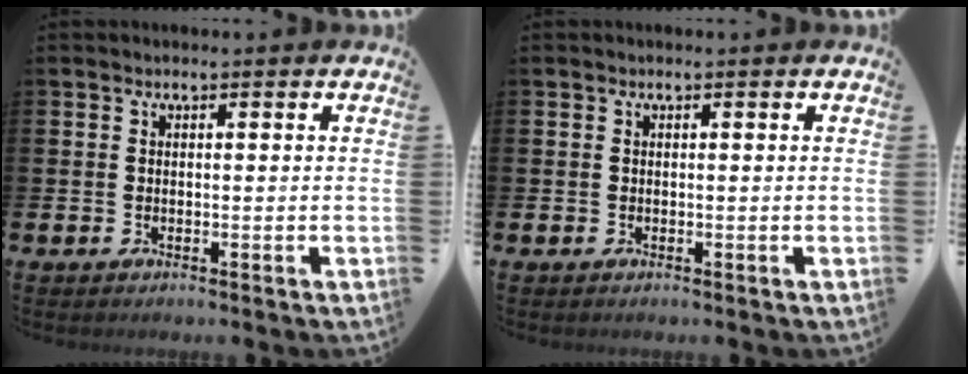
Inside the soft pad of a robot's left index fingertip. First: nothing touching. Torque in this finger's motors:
{"motor_torque": [-0.01, 0.00, -0.01, 0.00]}